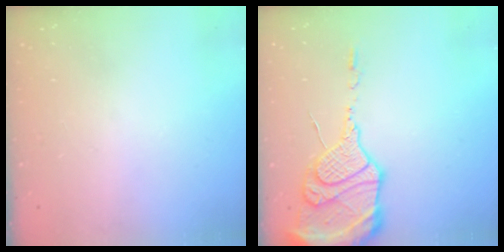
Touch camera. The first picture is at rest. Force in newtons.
{"total": 19.7, "press": 18.9, "slide": 5.7}